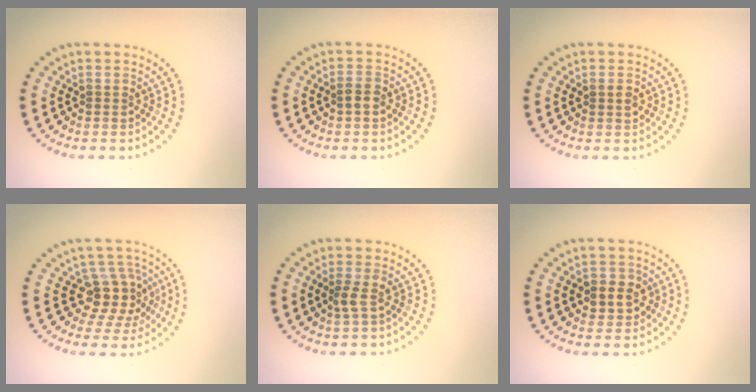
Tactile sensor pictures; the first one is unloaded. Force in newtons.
{"total": 1.3, "press": 1.2, "slide": 0.4}
{"total": 1.0, "press": 1.0, "slide": 0.1}
{"total": 3.7, "press": 2.9, "slide": 2.3}
{"total": 1.3, "press": 1.0, "slide": 0.8}
{"total": 2.5, "press": 2.4, "slide": 0.5}